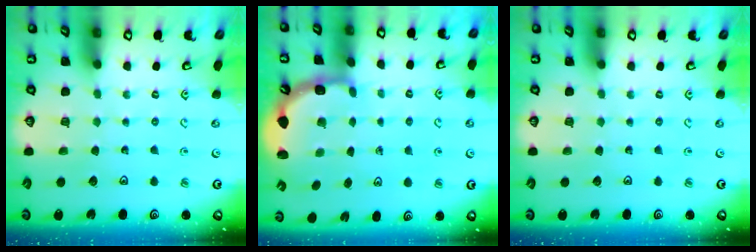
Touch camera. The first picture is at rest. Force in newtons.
{"total": 3.1, "press": 2.8, "slide": 1.4}
{"total": 0.0}